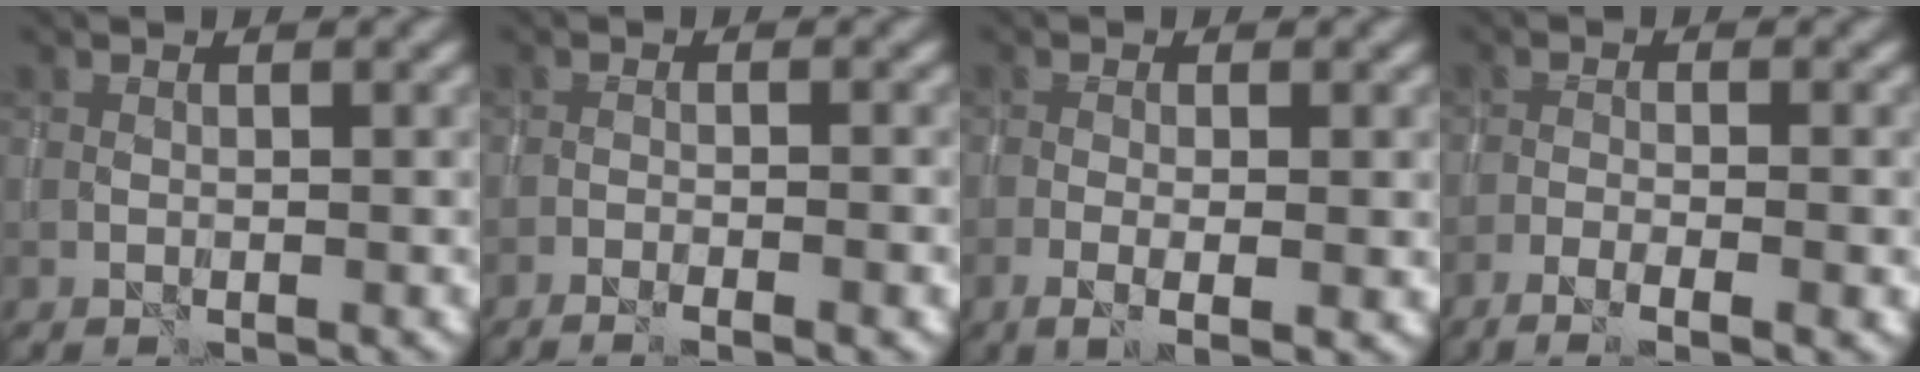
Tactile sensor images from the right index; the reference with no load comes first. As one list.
[{"total": 3.9, "force": [-2.5, 0.8, 2.8], "torque": [-0.042, 0.010, -0.043]}, {"total": 3.8, "force": [-1.0, 1.1, 3.5], "torque": [-0.061, -0.006, -0.021]}, {"total": 4.6, "force": [-2.7, 1.1, 3.6], "torque": [-0.059, -0.002, -0.050]}]